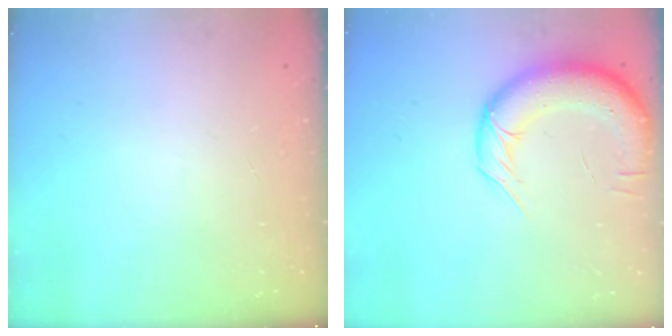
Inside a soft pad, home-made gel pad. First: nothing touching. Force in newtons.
{"total": 13.9, "press": 13.4, "slide": 3.7}